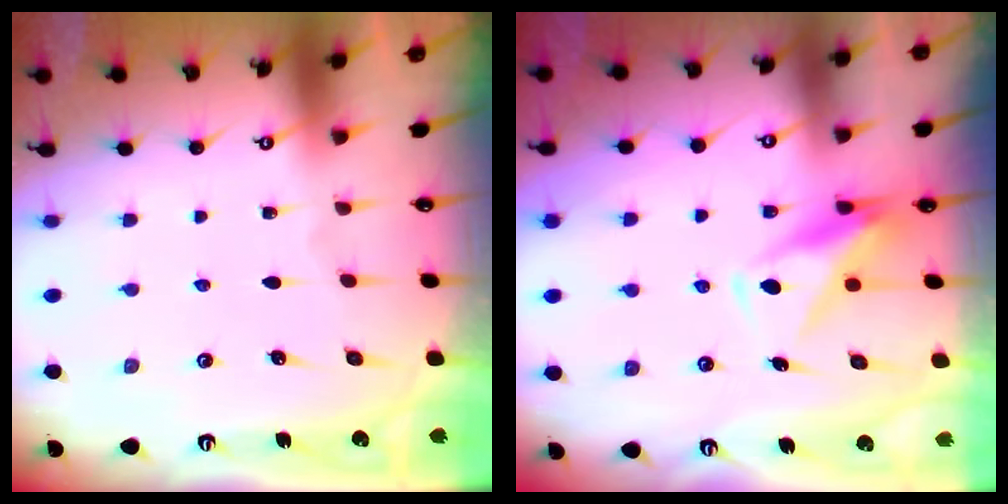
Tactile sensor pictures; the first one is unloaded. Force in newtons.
{"total": 10.0, "press": 10.0, "slide": 1.0}